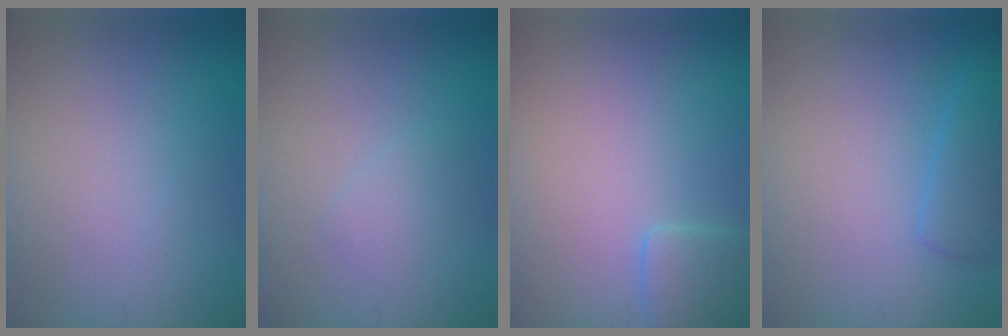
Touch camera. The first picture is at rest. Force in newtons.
{"total": 1.1, "press": 1.1, "slide": 0.1}
{"total": 2.4, "press": 2.4, "slide": 0.3}
{"total": 2.6, "press": 2.6, "slide": 0.2}